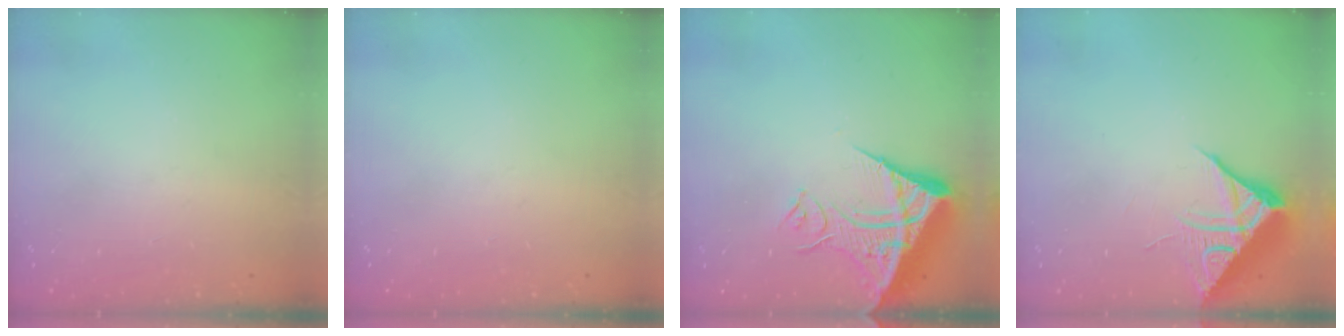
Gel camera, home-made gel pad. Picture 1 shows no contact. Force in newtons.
{"total": 0.0}
{"total": 13.0, "press": 12.9, "slide": 1.8}
{"total": 9.7, "press": 9.7, "slide": 0.5}